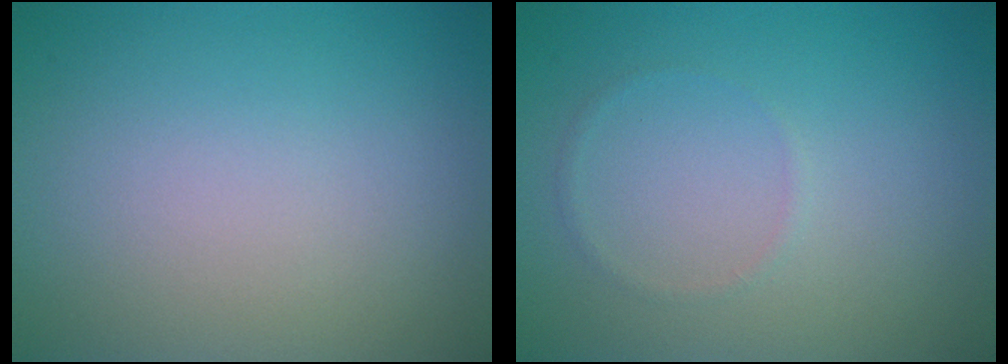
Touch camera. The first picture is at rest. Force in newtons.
{"total": 0.5, "press": 0.5, "slide": 0.1}